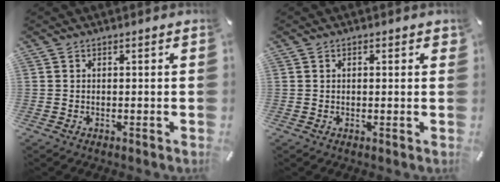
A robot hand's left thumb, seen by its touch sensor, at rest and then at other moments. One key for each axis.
{"total": 0.9, "fx": 0.3, "fy": 0.5, "fz": 0.7, "tx": -0.005, "ty": 0.002, "tz": 0.002}